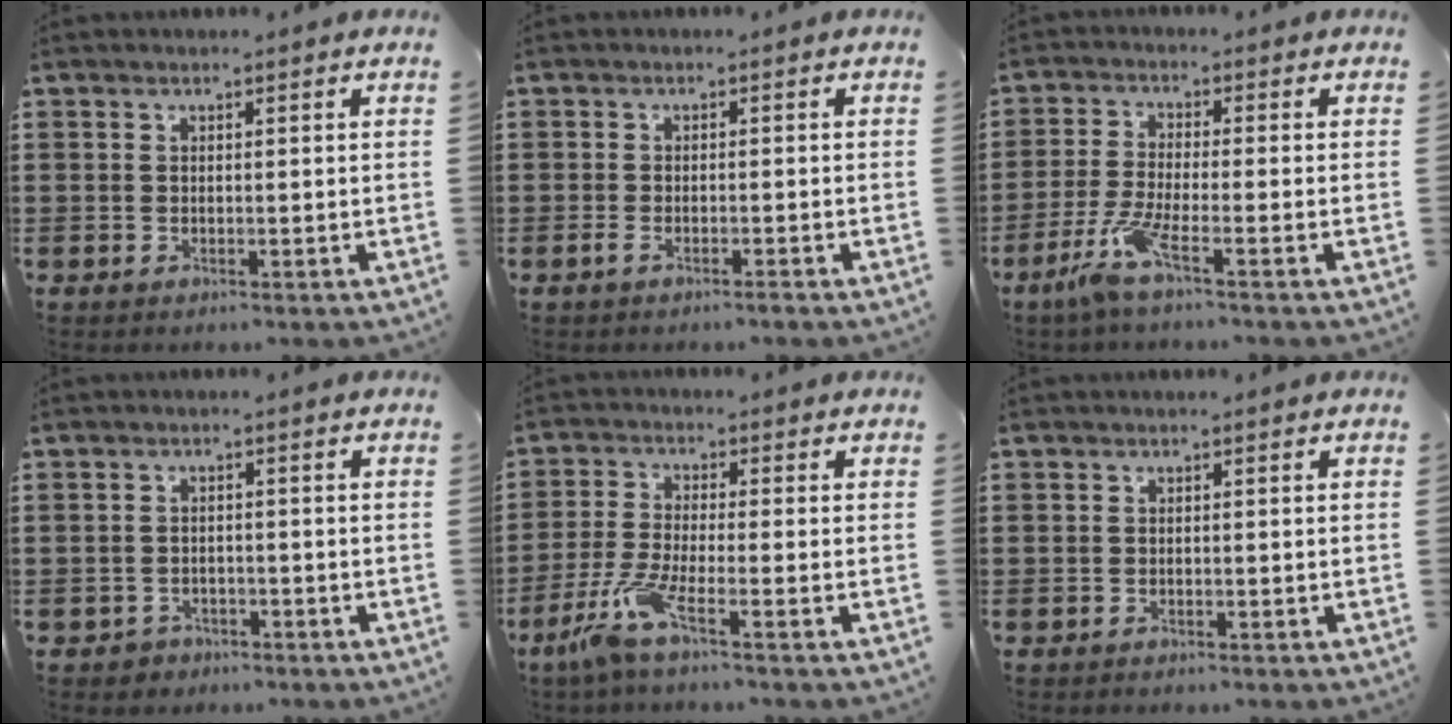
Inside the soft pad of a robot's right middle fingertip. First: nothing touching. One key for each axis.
{"total": 1.3, "fx": -0.9, "fy": 0.1, "fz": 0.9, "tx": -0.017, "ty": -0.002, "tz": -0.017}
{"total": 5.6, "fx": -3.3, "fy": 0.2, "fz": 4.5, "tx": -0.110, "ty": -0.017, "tz": -0.067}
{"total": 1.8, "fx": -1.6, "fy": 0.7, "fz": -0.1, "tx": -0.006, "ty": -0.001, "tz": -0.036}
{"total": 5.9, "fx": -3.7, "fy": 0.5, "fz": 4.6, "tx": -0.109, "ty": -0.017, "tz": -0.075}
{"total": 0.7, "fx": -0.6, "fy": 0.2, "fz": -0.1, "tx": 0.000, "ty": 0.000, "tz": -0.013}